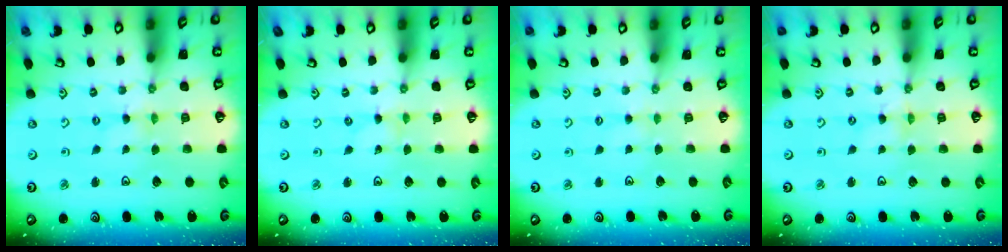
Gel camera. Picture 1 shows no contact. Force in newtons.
{"total": 0.0}
{"total": 1.2, "press": 1.1, "slide": 0.3}
{"total": 0.0}